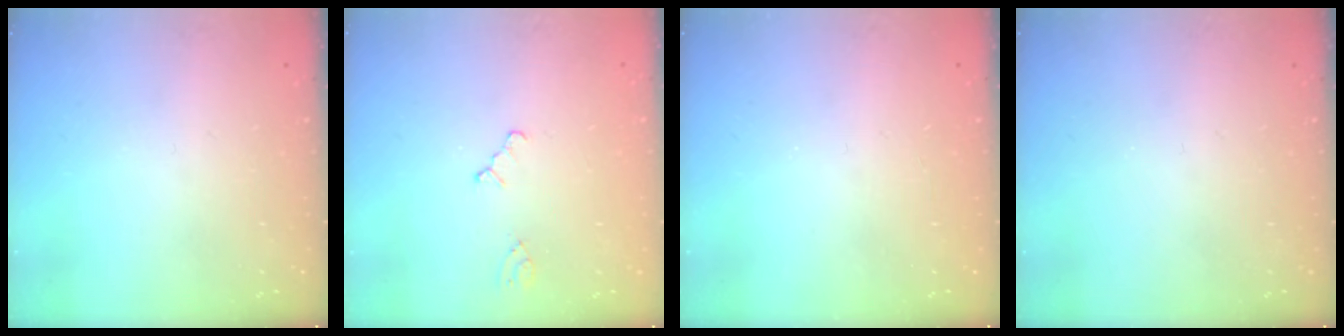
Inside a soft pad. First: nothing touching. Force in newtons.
{"total": 0.7, "press": 0.7, "slide": 0.2}
{"total": 0.0}
{"total": 0.0}